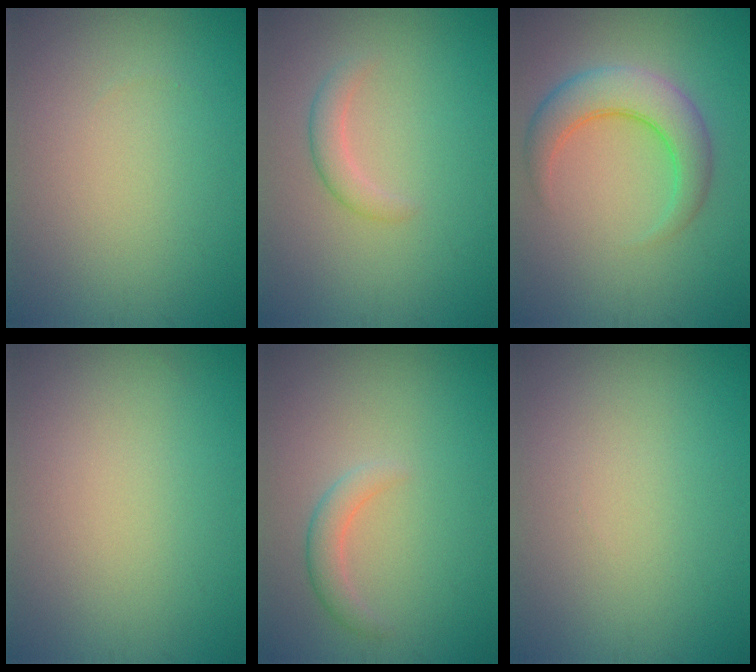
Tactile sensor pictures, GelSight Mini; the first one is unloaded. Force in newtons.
{"total": 1.7, "press": 1.7, "slide": 0.1}
{"total": 5.0, "press": 5.0, "slide": 0.2}
{"total": 0.0}
{"total": 1.8, "press": 1.8, "slide": 0.1}
{"total": 0.0}